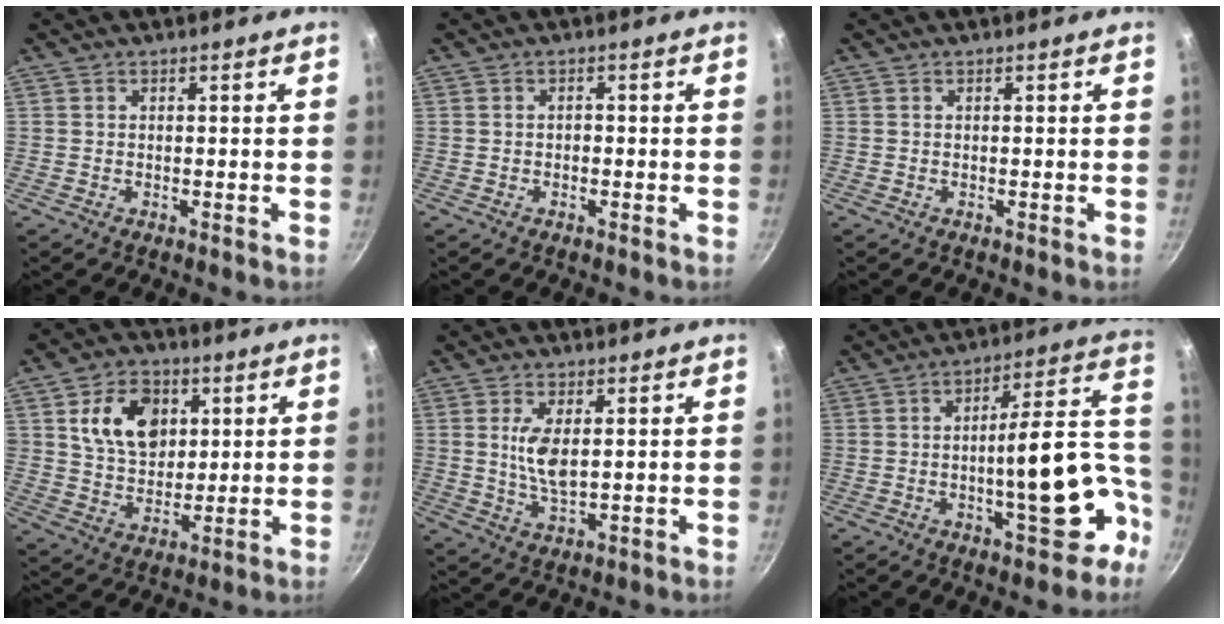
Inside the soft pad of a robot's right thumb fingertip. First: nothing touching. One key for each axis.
{"total": 0.9, "fx": -0.3, "fy": 0.6, "fz": 0.5, "tx": -0.009, "ty": 0.005, "tz": -0.004}
{"total": 0.0}
{"total": 12.9, "fx": 4.0, "fy": 9.5, "fz": 7.7, "tx": -0.100, "ty": -0.011, "tz": 0.071}
{"total": 6.5, "fx": 1.3, "fy": 2.8, "fz": 5.7, "tx": -0.108, "ty": -0.012, "tz": 0.028}
{"total": 17.6, "fx": -5.6, "fy": 6.4, "fz": 15.4, "tx": -0.171, "ty": 0.057, "tz": -0.076}